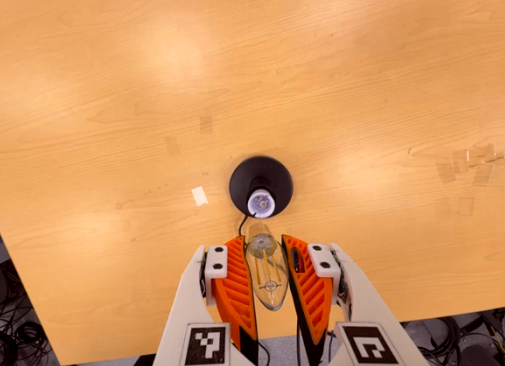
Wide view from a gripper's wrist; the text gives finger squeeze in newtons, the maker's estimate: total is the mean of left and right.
{"total": 19.7, "left": 21.4, "right": 18.1}